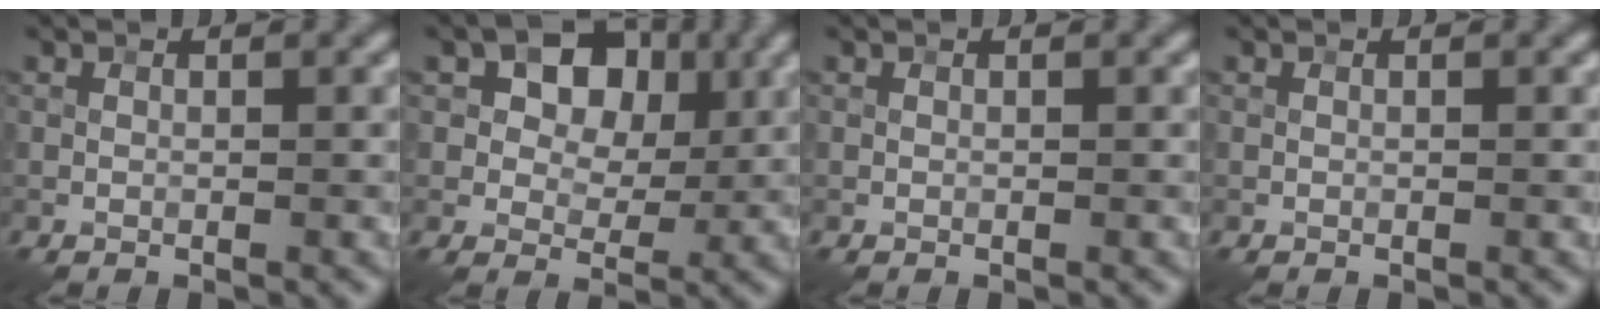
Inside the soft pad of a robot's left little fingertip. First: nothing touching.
{"total": 7.3, "force": [2.4, 5.2, 4.6], "torque": [-0.073, 0.014, 0.017]}
{"total": 0.0}
{"total": 0.0}